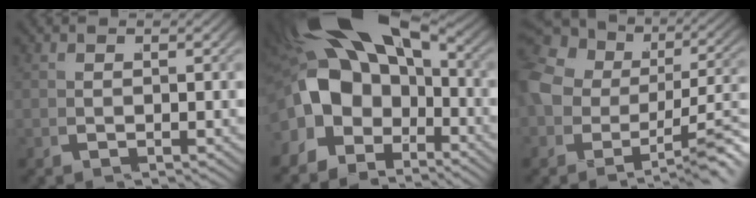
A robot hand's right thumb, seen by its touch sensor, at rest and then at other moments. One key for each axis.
{"total": 12.6, "fx": -0.1, "fy": 8.4, "fz": 9.4, "tx": -0.199, "ty": -0.022, "tz": 0.004}
{"total": 9.3, "fx": -1.7, "fy": 6.6, "fz": 6.2, "tx": -0.123, "ty": -0.009, "tz": -0.027}